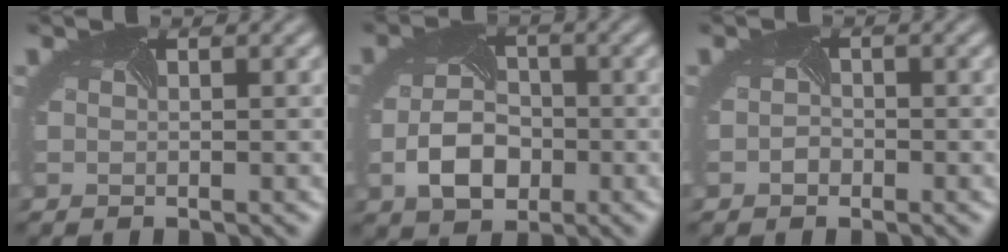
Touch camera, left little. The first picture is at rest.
{"total": 4.8, "force": [-1.3, 3.4, 3.2], "torque": [-0.067, -0.009, -0.024]}
{"total": 0.8, "force": [-0.4, 0.6, 0.2], "torque": [-0.007, -0.003, -0.011]}